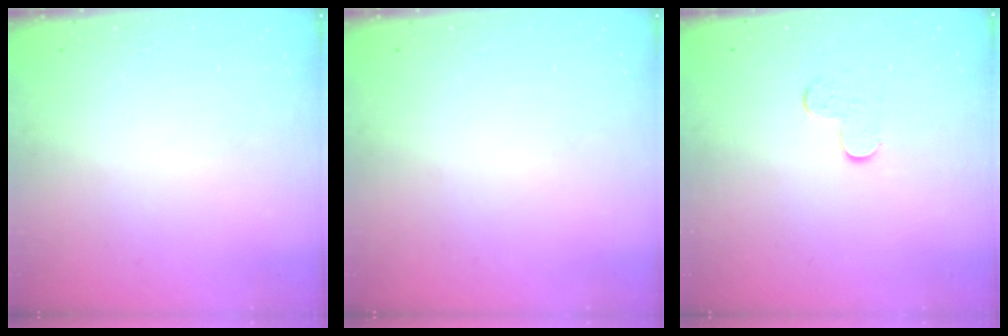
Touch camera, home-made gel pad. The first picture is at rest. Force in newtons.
{"total": 0.0}
{"total": 5.3, "press": 5.3, "slide": 0.4}